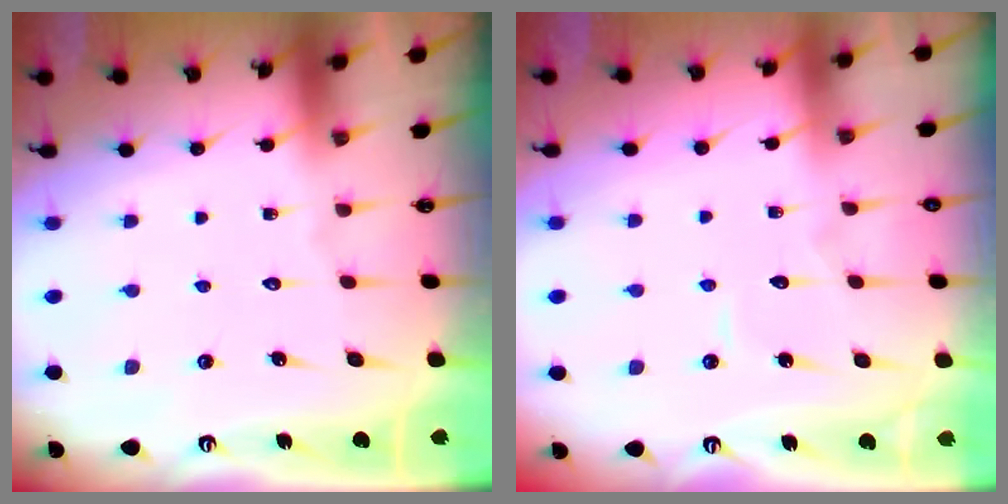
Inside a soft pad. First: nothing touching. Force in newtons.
{"total": 3.9, "press": 3.8, "slide": 0.5}